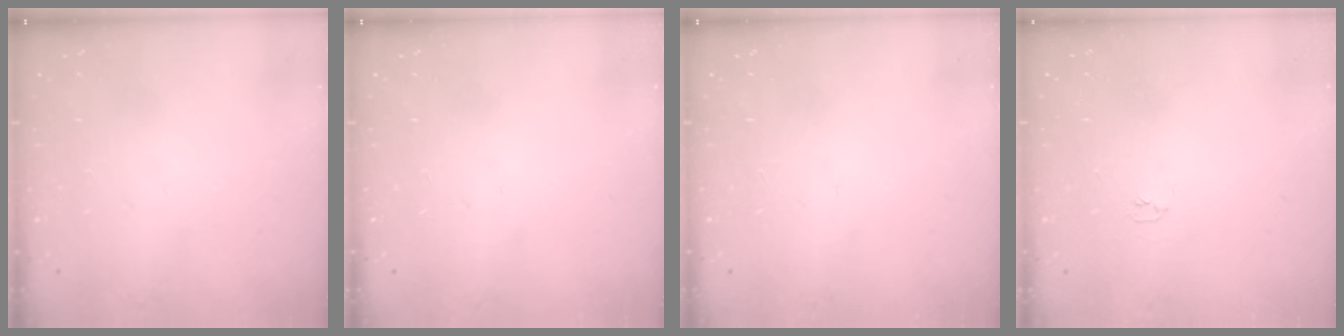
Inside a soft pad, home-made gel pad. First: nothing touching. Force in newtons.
{"total": 0.0}
{"total": 0.0}
{"total": 2.9, "press": 2.9, "slide": 0.4}